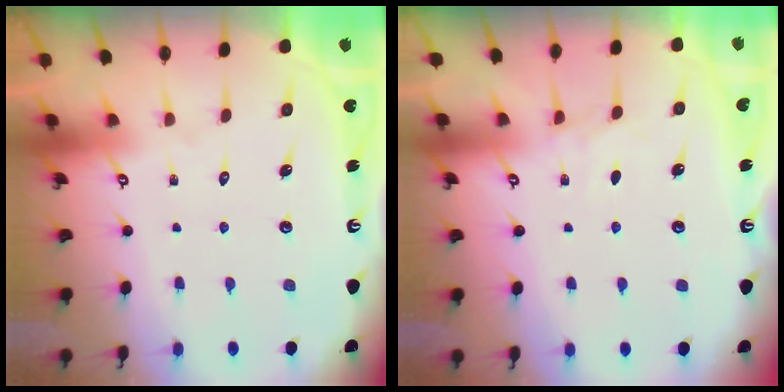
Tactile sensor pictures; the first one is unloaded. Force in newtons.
{"total": 3.2, "press": 3.1, "slide": 0.6}